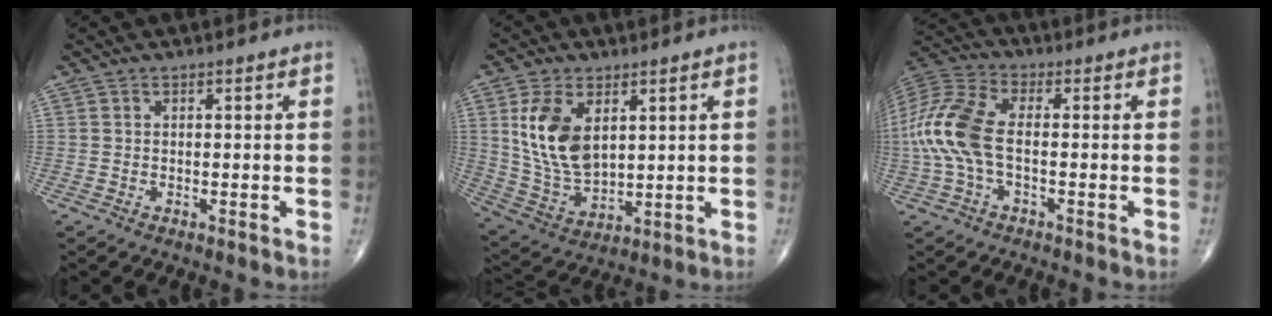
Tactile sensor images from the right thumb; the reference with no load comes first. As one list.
[{"total": 13.1, "force": [4.0, 7.6, 9.9], "torque": [-0.185, -0.019, 0.090]}, {"total": 12.9, "force": [-1.2, 6.4, 11.1], "torque": [-0.264, 0.026, -0.029]}]